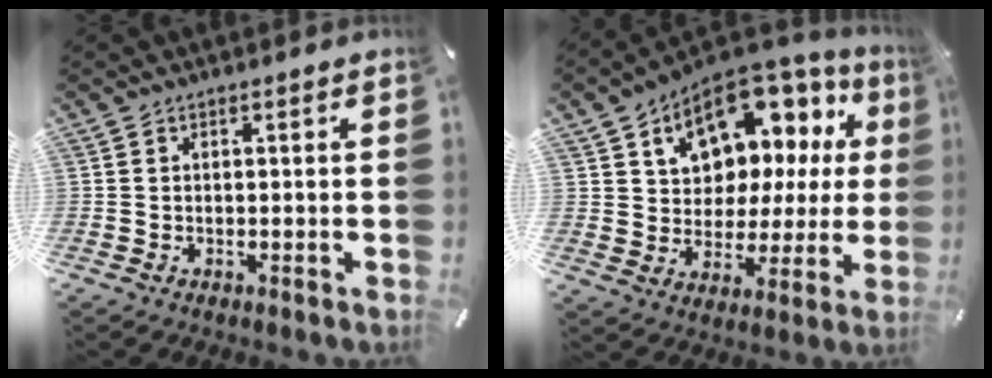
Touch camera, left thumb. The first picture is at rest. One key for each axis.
{"total": 12.2, "fx": 7.4, "fy": 8.3, "fz": 4.9, "tx": -0.084, "ty": -0.065, "tz": 0.133}